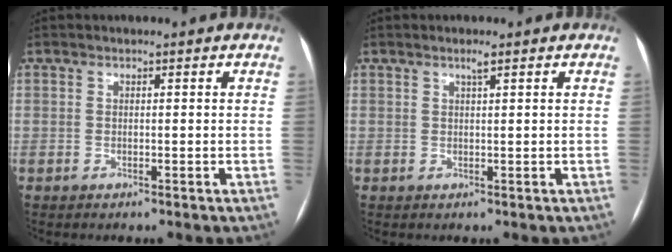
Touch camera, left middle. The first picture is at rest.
{"total": 1.0, "force": [0.6, -0.1, 0.7], "torque": [-0.013, 0.000, 0.012]}